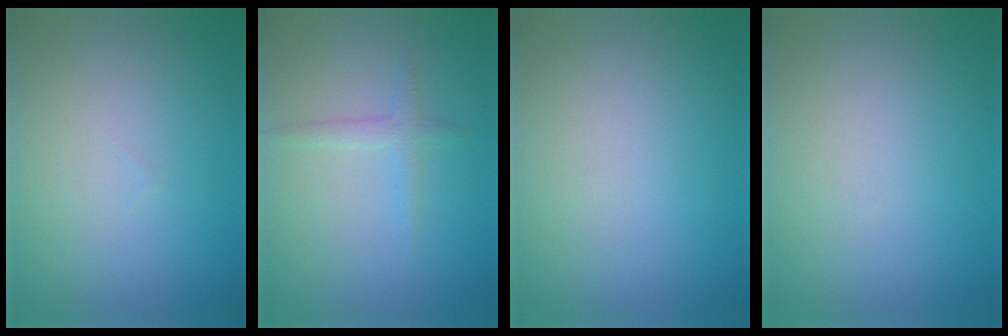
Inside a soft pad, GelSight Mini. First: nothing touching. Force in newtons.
{"total": 1.4, "press": 1.4, "slide": 0.1}
{"total": 0.0}
{"total": 0.0}